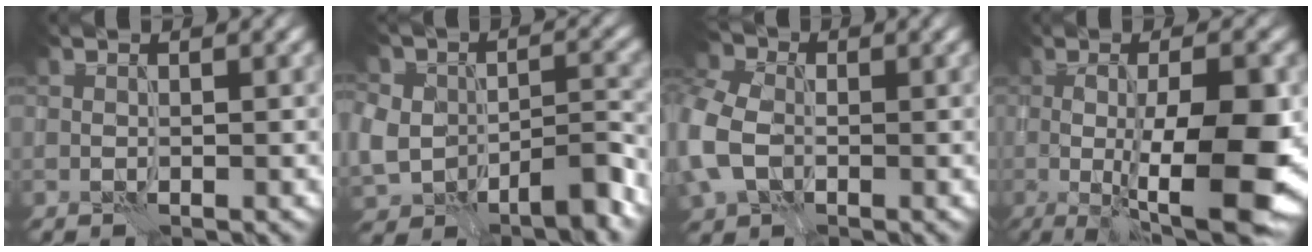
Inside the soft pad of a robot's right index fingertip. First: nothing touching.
{"total": 7.8, "force": [-3.5, 4.9, 4.8], "torque": [-0.074, -0.006, -0.063]}
{"total": 8.7, "force": [-1.0, 6.6, 5.6], "torque": [-0.149, -0.004, -0.030]}
{"total": 11.8, "force": [-1.6, 3.0, 11.3], "torque": [-0.157, -0.013, -0.021]}